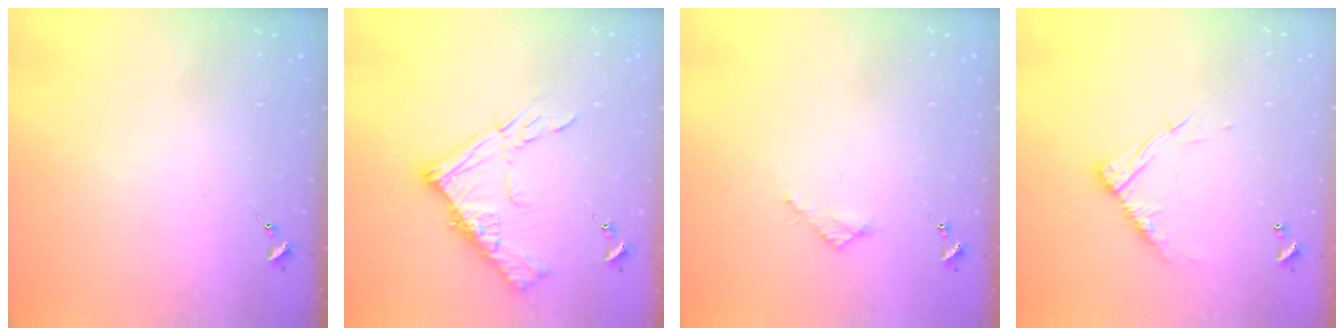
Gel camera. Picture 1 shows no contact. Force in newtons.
{"total": 14.5, "press": 14.4, "slide": 1.6}
{"total": 2.7, "press": 2.7, "slide": 0.2}
{"total": 11.4, "press": 11.4, "slide": 0.7}